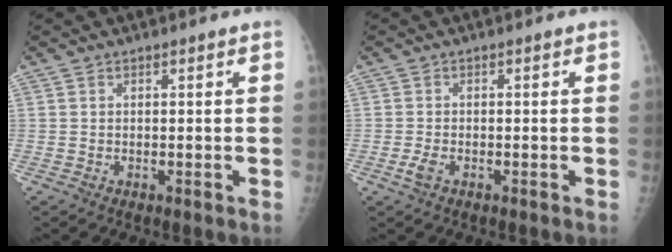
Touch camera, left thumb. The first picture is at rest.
{"total": 1.9, "force": [-1.1, 0.9, 1.3], "torque": [-0.031, -0.001, -0.021]}